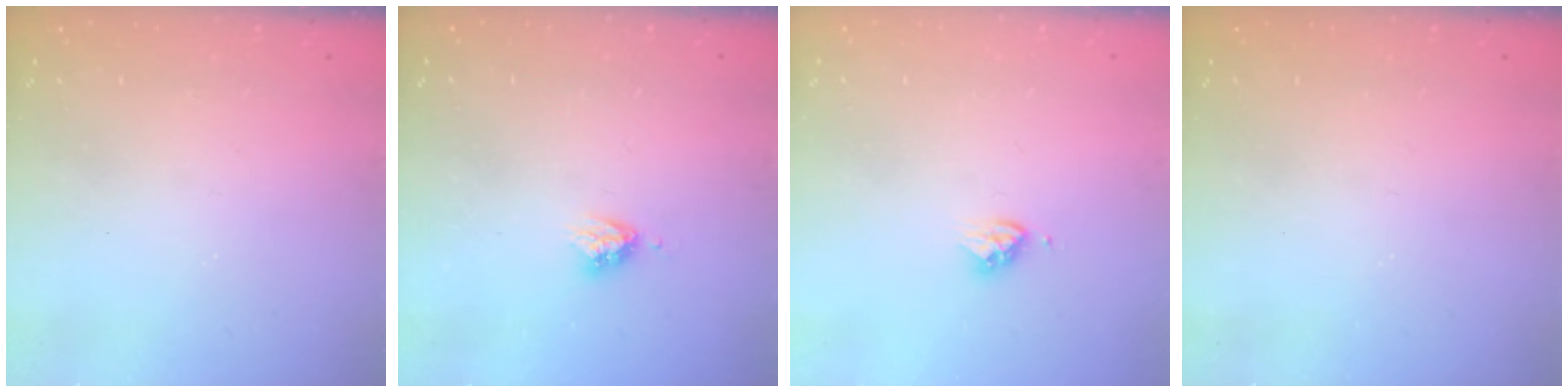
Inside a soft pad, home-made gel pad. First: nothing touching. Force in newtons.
{"total": 3.6, "press": 3.5, "slide": 0.5}
{"total": 3.6, "press": 3.5, "slide": 0.7}
{"total": 0.0}